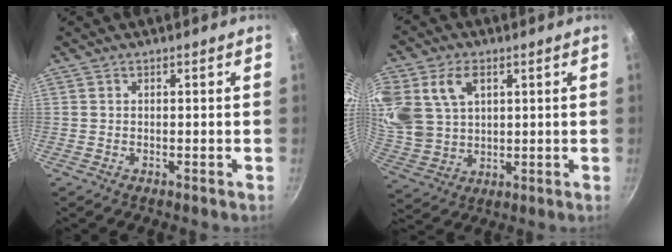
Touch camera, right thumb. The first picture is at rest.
{"total": 16.2, "force": [5.7, 11.7, 9.5], "torque": [-0.204, 0.002, 0.123]}